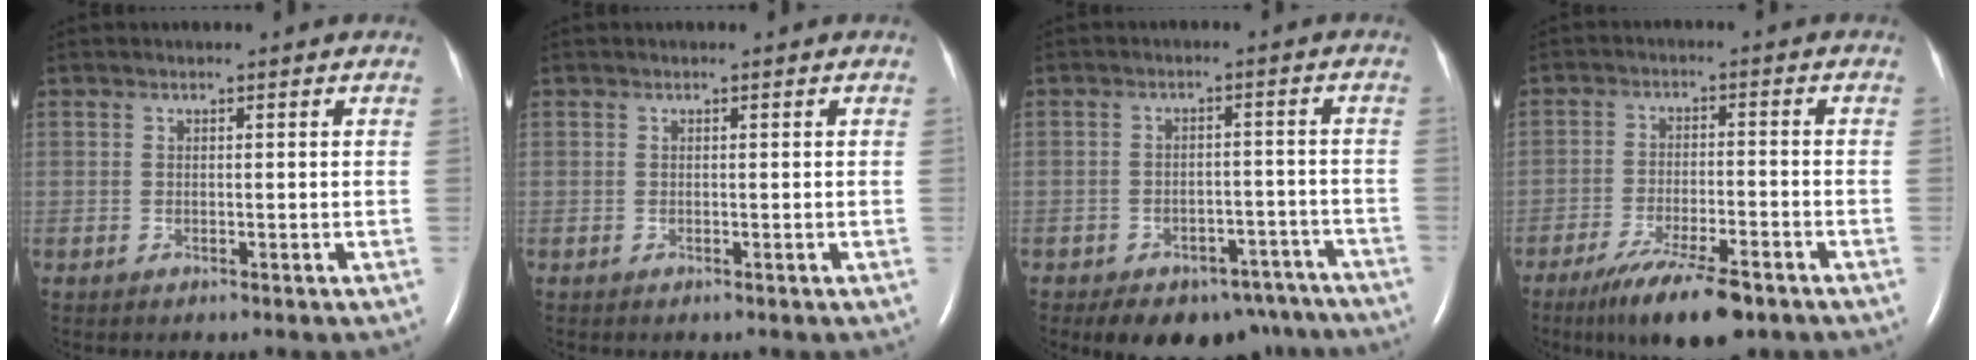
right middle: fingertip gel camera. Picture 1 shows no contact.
{"total": 0.6, "force": [0.6, -0.1, 0.1], "torque": [0.001, 0.002, 0.011]}
{"total": 13.7, "force": [-10.5, 7.4, 4.8], "torque": [-0.062, 0.021, -0.123]}
{"total": 10.3, "force": [-7.1, 1.9, 7.2], "torque": [-0.128, -0.022, -0.115]}